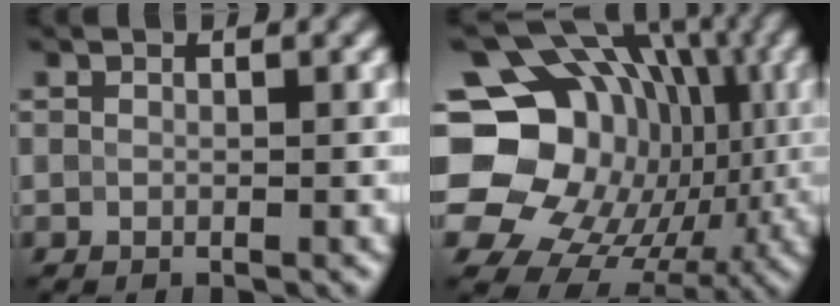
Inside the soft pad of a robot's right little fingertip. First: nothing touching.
{"total": 21.6, "force": [-0.5, 18.7, 10.8], "torque": [-0.200, 0.019, -0.025]}